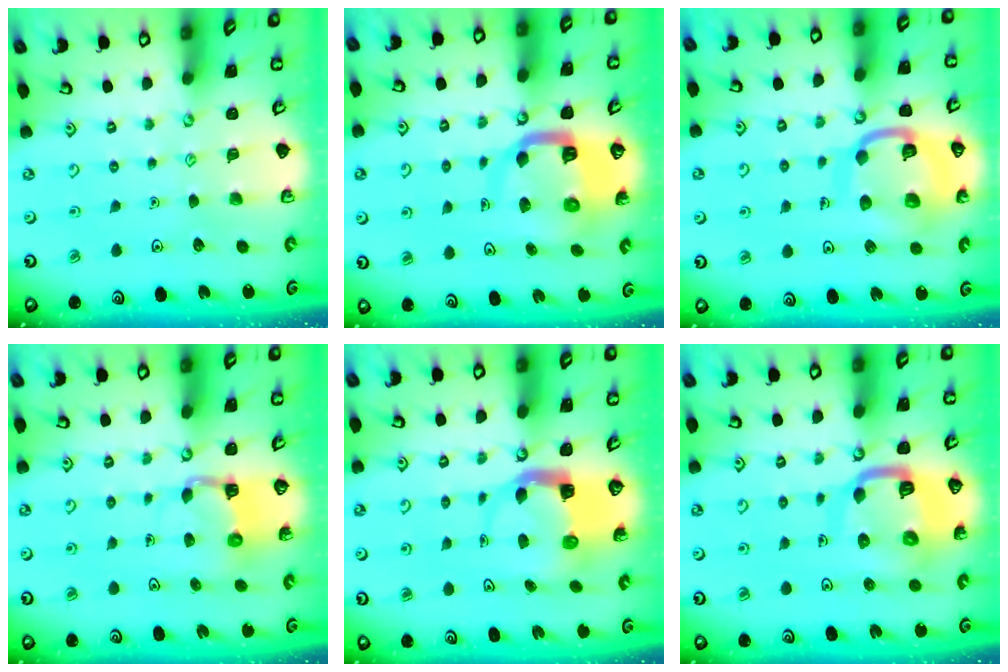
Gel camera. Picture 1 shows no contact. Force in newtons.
{"total": 9.2, "press": 9.1, "slide": 1.2}
{"total": 14.5, "press": 14.4, "slide": 1.6}
{"total": 5.2, "press": 5.2, "slide": 0.4}
{"total": 5.3, "press": 5.3, "slide": 0.6}
{"total": 11.3, "press": 11.2, "slide": 1.3}